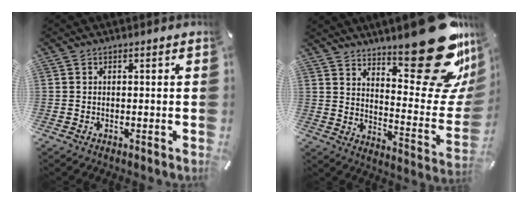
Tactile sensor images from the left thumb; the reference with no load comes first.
{"total": 29.3, "force": [18.7, 10.6, 19.8], "torque": [-0.231, -0.141, 0.315]}